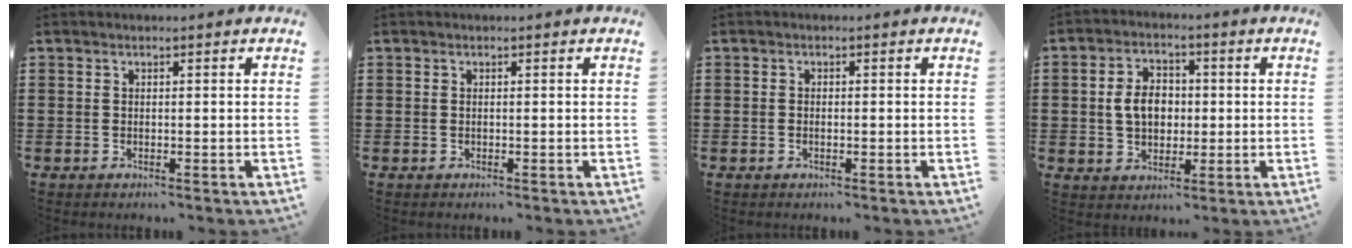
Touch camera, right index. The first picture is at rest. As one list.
[{"total": 0.0}, {"total": 0.5, "force": [-0.2, 0.1, 0.5], "torque": [-0.011, -0.004, -0.003]}, {"total": 6.0, "force": [0.1, 4.3, 4.2], "torque": [-0.088, 0.010, -0.004]}]